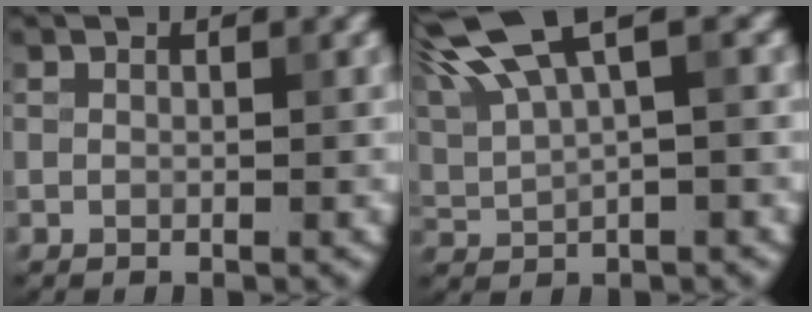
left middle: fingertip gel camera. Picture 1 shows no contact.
{"total": 8.9, "force": [5.5, 2.5, 6.5], "torque": [-0.145, 0.019, 0.106]}